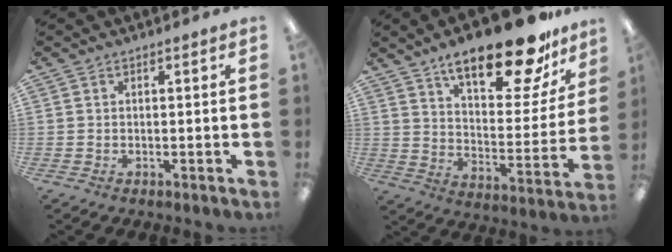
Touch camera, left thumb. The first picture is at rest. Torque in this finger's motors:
{"motor_torque": [0.45, 0.50, 1.51, -1.27, 0.09]}